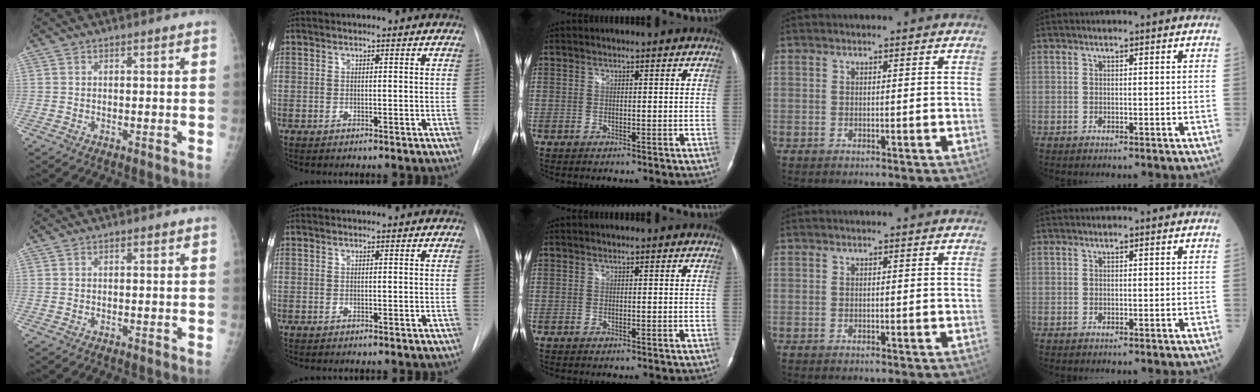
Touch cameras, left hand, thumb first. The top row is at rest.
{}